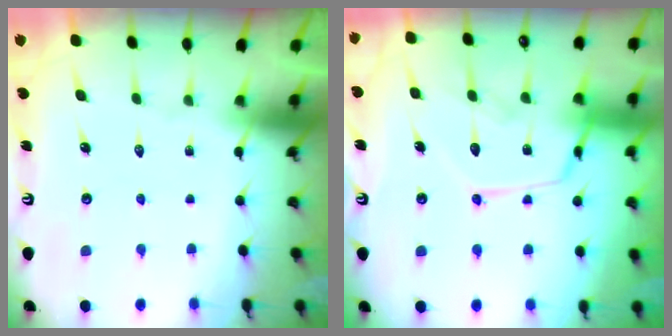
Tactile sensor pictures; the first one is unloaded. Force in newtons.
{"total": 14.2, "press": 14.1, "slide": 1.2}